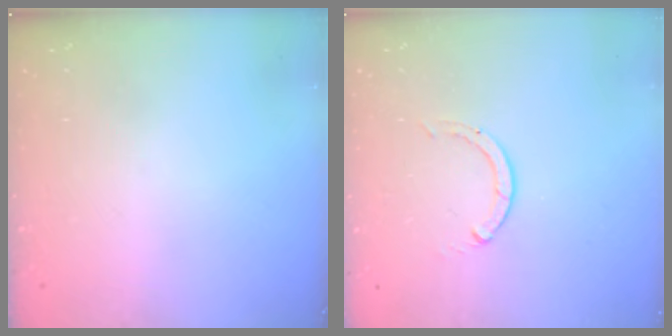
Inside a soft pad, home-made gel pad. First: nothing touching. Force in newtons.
{"total": 0.0}